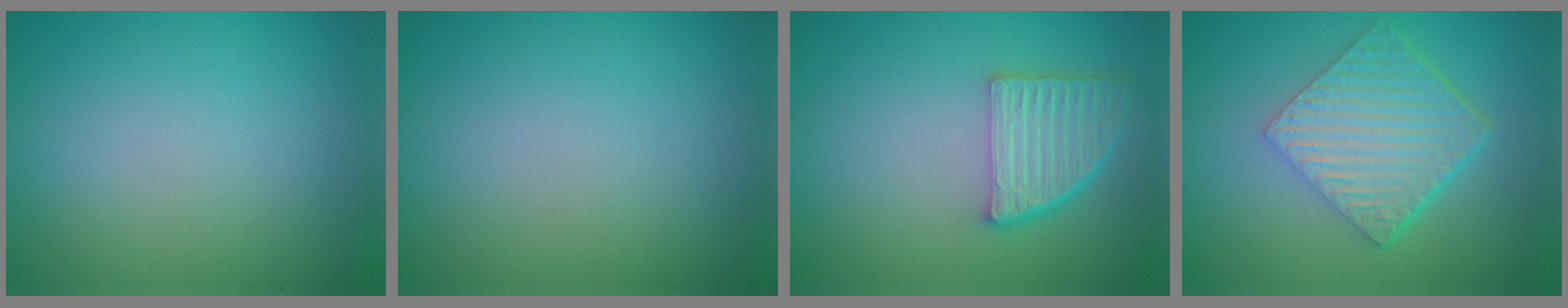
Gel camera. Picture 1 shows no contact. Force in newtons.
{"total": 0.0}
{"total": 4.6, "press": 3.9, "slide": 2.4}
{"total": 6.4, "press": 4.3, "slide": 4.7}